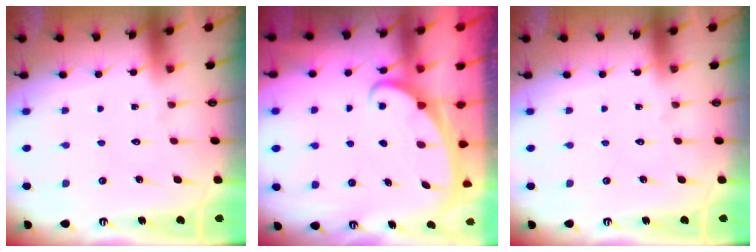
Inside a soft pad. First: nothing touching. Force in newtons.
{"total": 2.4, "press": 2.4, "slide": 0.3}
{"total": 0.0}